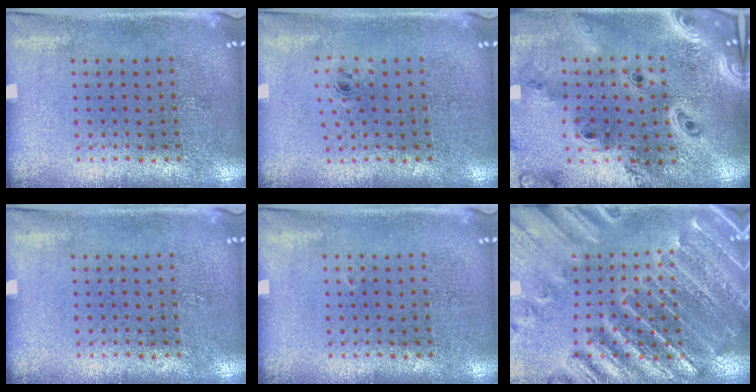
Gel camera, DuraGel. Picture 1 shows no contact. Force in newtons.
{"total": 0.6, "press": 0.3, "slide": 0.5}
{"total": 3.4, "press": 2.7, "slide": 2.1}
{"total": 0.0}
{"total": 0.0}
{"total": 2.8, "press": 2.7, "slide": 0.3}